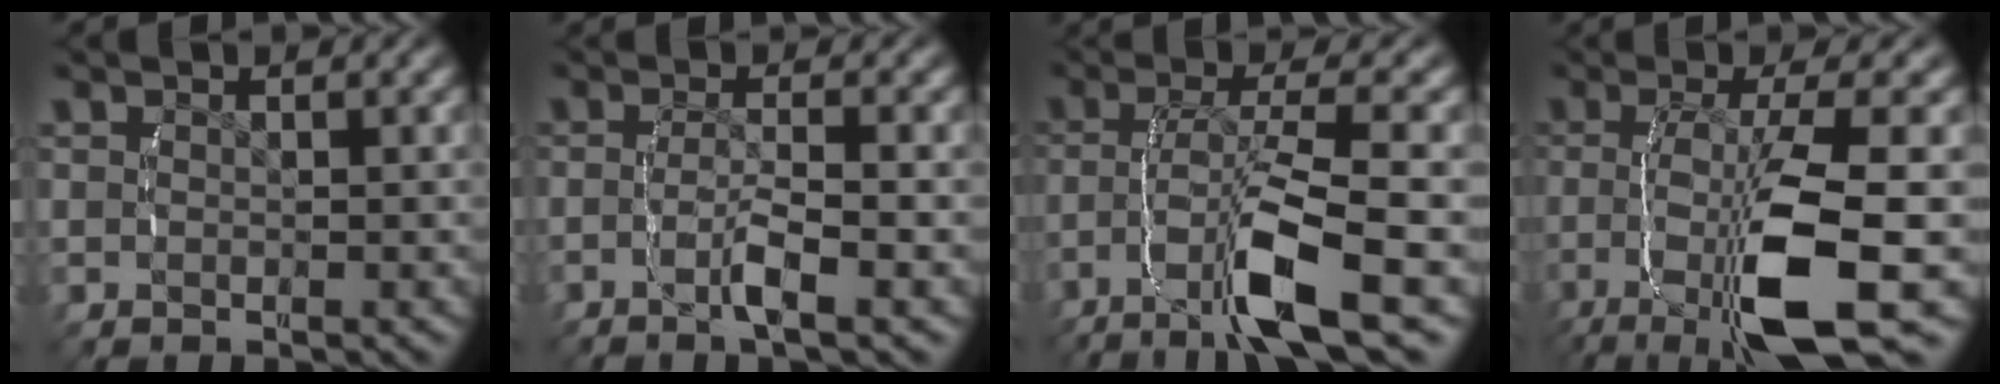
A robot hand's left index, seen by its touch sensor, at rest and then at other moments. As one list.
[{"total": 2.8, "force": [-1.3, -0.1, 2.5], "torque": [-0.053, -0.004, -0.023]}, {"total": 6.6, "force": [-3.5, 1.0, 5.5], "torque": [-0.105, -0.009, -0.047]}, {"total": 9.2, "force": [-2.8, 2.8, 8.3], "torque": [-0.159, -0.021, -0.025]}]